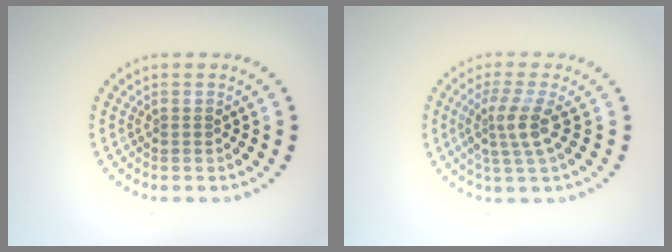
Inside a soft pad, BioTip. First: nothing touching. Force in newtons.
{"total": 2.8, "press": 2.1, "slide": 1.9}